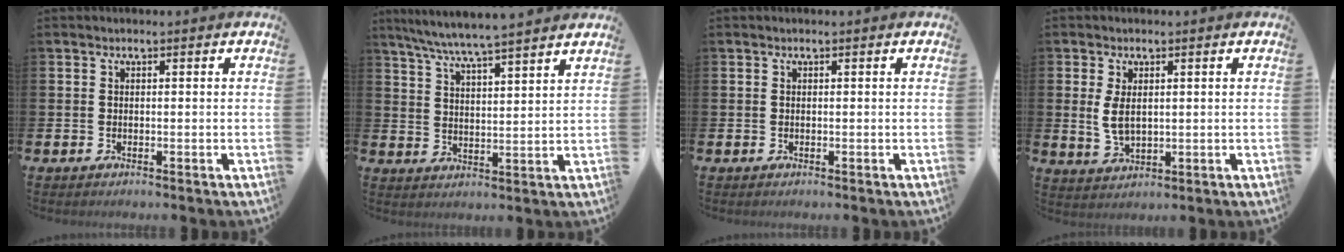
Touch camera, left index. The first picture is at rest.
{"total": 6.6, "force": [6.3, -0.5, 1.9], "torque": [-0.063, -0.032, 0.112]}
{"total": 0.0}
{"total": 3.9, "force": [1.1, 2.0, 3.1], "torque": [-0.048, -0.001, 0.016]}